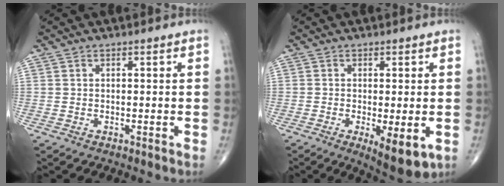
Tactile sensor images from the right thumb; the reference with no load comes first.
{"total": 7.9, "force": [-2.2, 2.5, 7.2], "torque": [-0.104, -0.021, -0.028]}